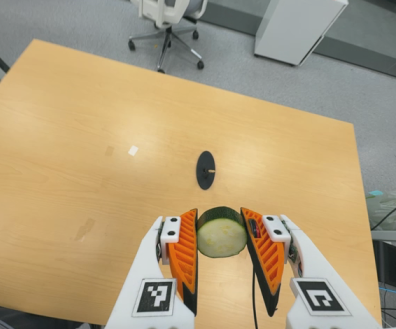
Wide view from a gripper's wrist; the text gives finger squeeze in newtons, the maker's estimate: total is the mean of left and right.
{"total": 12.5, "left": 11.2, "right": 13.9}